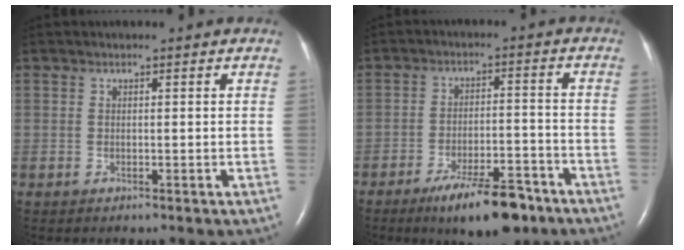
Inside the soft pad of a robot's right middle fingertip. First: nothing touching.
{"total": 10.6, "force": [-7.5, 2.6, 7.0], "torque": [-0.108, -0.007, -0.117]}